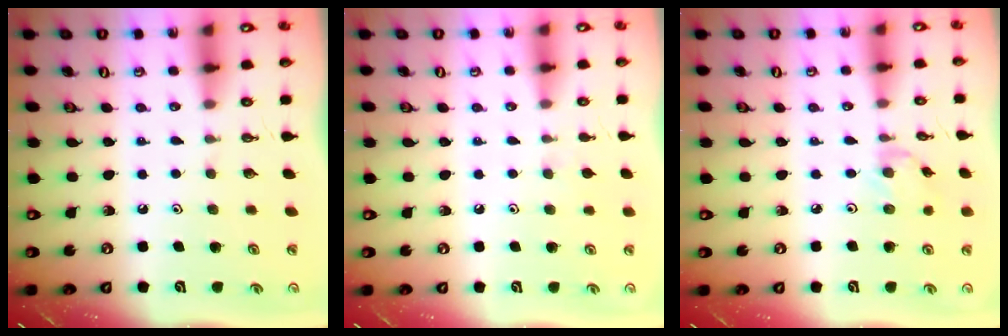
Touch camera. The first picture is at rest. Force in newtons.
{"total": 2.5, "press": 2.5, "slide": 0.4}
{"total": 2.0, "press": 2.0, "slide": 0.3}